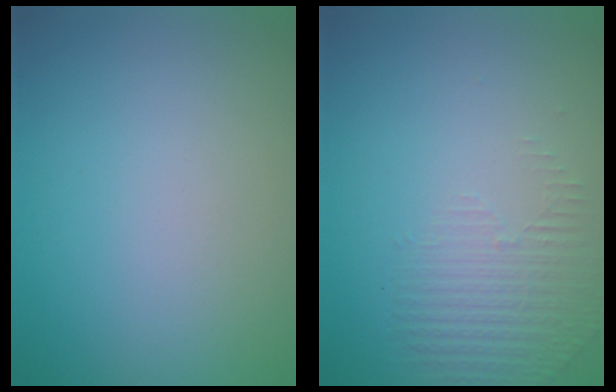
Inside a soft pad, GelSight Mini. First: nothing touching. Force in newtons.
{"total": 1.3, "press": 0.5, "slide": 1.2}